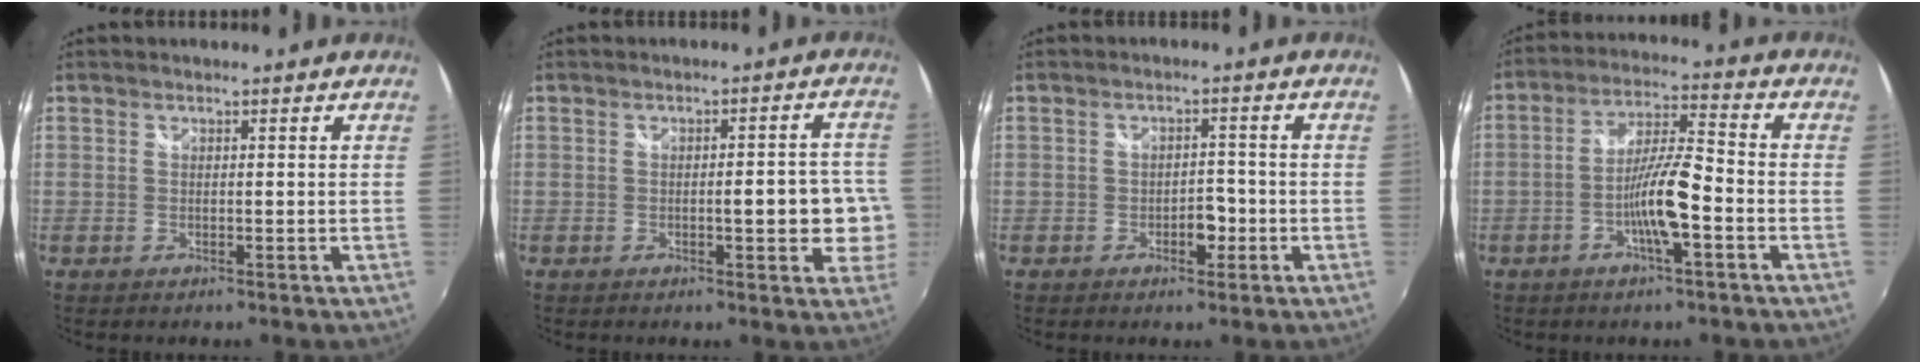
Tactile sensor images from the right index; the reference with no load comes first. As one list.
[{"total": 7.4, "force": [-1.6, 2.2, 6.9], "torque": [-0.091, 0.002, -0.012]}, {"total": 3.2, "force": [-1.5, 2.0, 2.1], "torque": [-0.034, 0.001, -0.023]}, {"total": 9.3, "force": [-3.6, 1.0, 8.5], "torque": [-0.163, 0.001, -0.066]}]